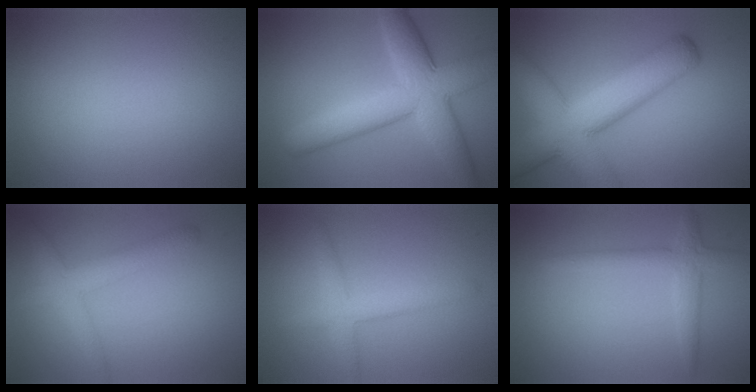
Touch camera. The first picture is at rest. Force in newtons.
{"total": 8.6, "press": 8.6, "slide": 0.3}
{"total": 10.5, "press": 10.5, "slide": 0.4}
{"total": 3.6, "press": 3.6, "slide": 0.1}
{"total": 2.8, "press": 2.8, "slide": 0.2}
{"total": 2.6, "press": 2.6, "slide": 0.1}